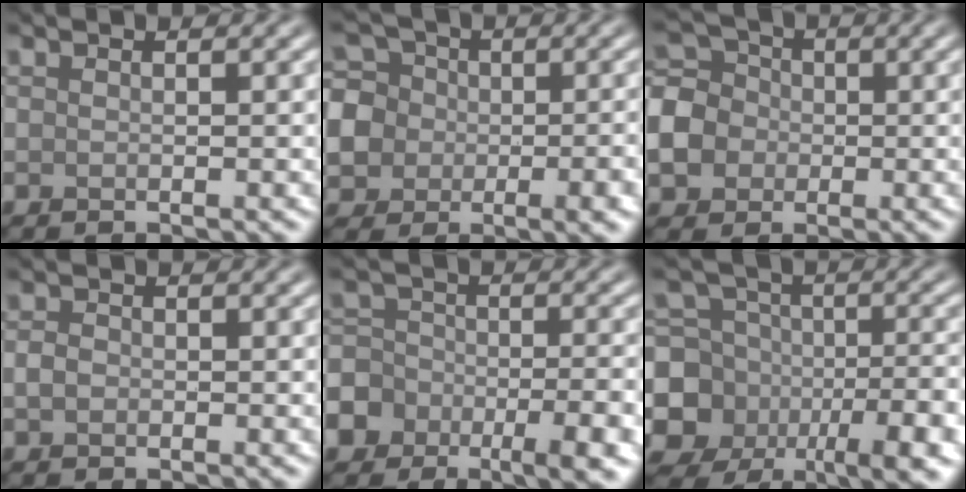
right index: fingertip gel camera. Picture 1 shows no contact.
{"total": 10.9, "force": [-2.5, 9.3, 5.1], "torque": [-0.094, 0.000, -0.073]}
{"total": 8.3, "force": [-2.2, 7.2, 3.5], "torque": [-0.087, -0.004, -0.065]}
{"total": 1.2, "force": [-0.3, 0.9, 0.7], "torque": [-0.014, -0.001, -0.009]}
{"total": 10.7, "force": [-6.6, 6.9, 5.0], "torque": [-0.066, -0.012, -0.112]}
{"total": 12.6, "force": [-4.3, 10.3, 5.7], "torque": [-0.108, -0.017, -0.087]}